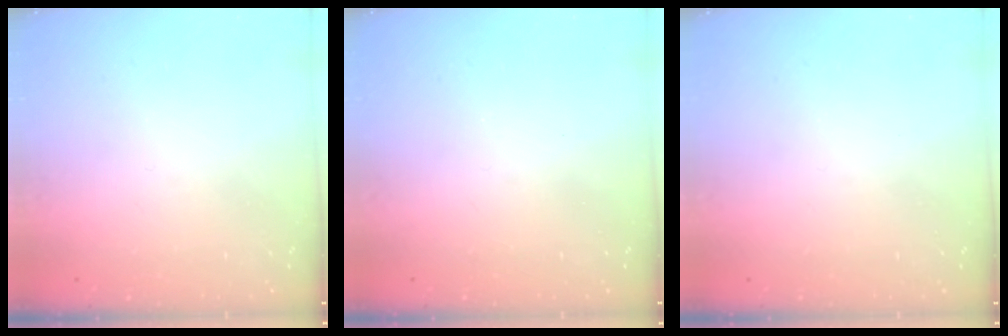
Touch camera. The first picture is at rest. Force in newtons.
{"total": 2.5, "press": 2.4, "slide": 0.4}
{"total": 0.0}